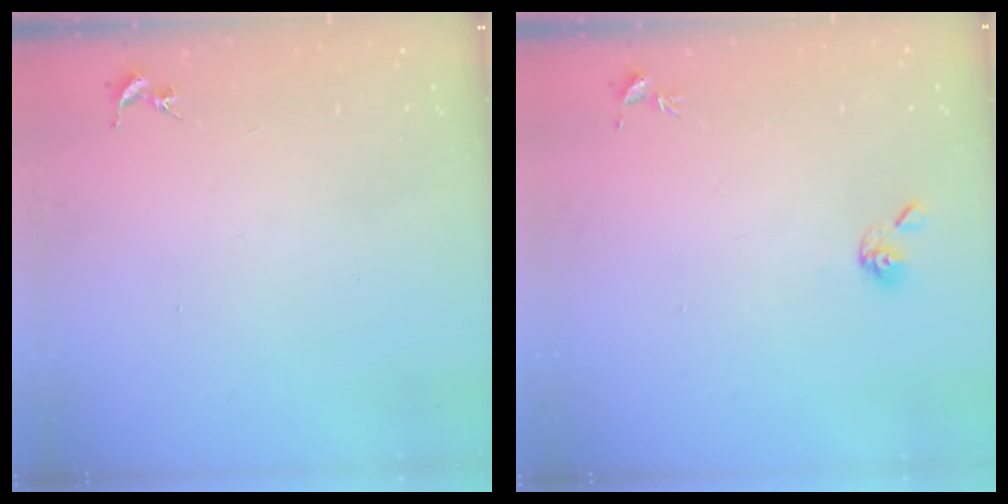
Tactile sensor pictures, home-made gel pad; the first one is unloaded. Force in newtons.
{"total": 5.2, "press": 5.1, "slide": 0.7}